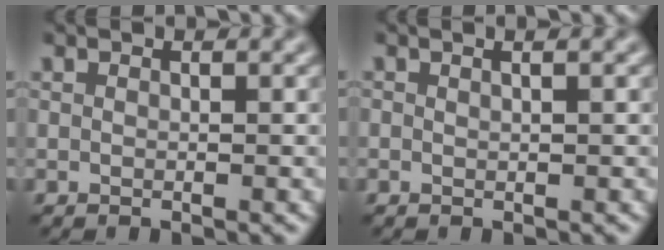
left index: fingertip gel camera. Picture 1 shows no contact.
{"total": 0.9, "force": [0.3, 0.4, 0.8], "torque": [-0.008, -0.001, -0.005]}